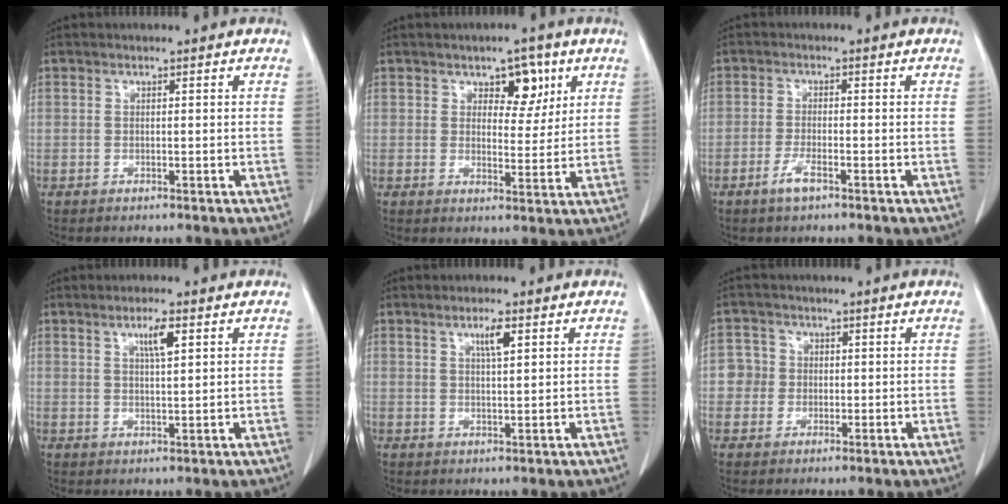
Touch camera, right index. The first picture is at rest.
{"total": 5.5, "force": [2.8, 3.0, 3.6], "torque": [-0.040, 0.004, 0.040]}
{"total": 2.8, "force": [-1.8, 0.5, 2.1], "torque": [-0.045, -0.002, -0.037]}
{"total": 3.6, "force": [1.7, 0.4, 3.1], "torque": [-0.054, -0.001, 0.029]}
{"total": 3.0, "force": [1.4, 0.3, 2.6], "torque": [-0.046, -0.001, 0.024]}
{"total": 3.5, "force": [0.0, 3.5, 0.2], "torque": [0.010, 0.013, -0.001]}